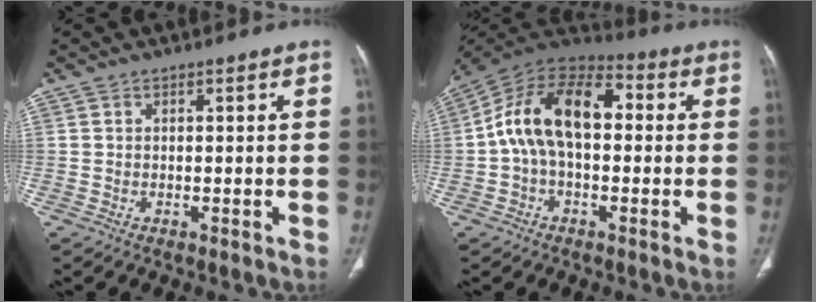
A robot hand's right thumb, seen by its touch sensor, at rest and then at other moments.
{"total": 15.6, "force": [0.7, 9.4, 12.4], "torque": [-0.205, 0.047, 0.000]}